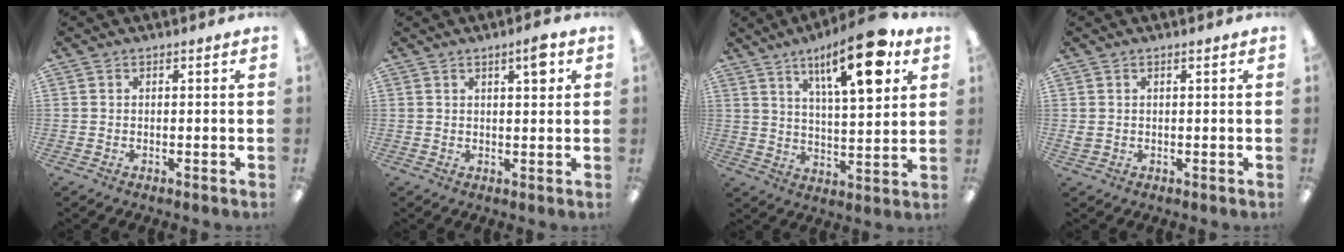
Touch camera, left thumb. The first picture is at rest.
{"total": 4.3, "force": [2.3, 1.1, 3.5], "torque": [-0.050, -0.006, 0.033]}
{"total": 17.5, "force": [9.9, 5.3, 13.5], "torque": [-0.201, -0.040, 0.150]}
{"total": 1.2, "force": [0.4, 0.9, 0.7], "torque": [-0.017, 0.004, 0.007]}